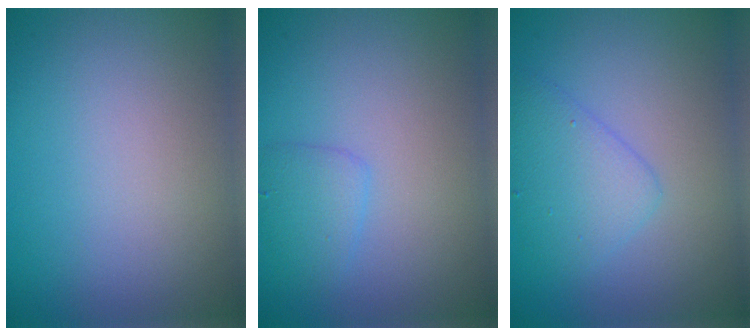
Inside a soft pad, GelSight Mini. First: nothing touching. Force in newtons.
{"total": 1.7, "press": 1.7, "slide": 0.1}
{"total": 3.0, "press": 3.0, "slide": 0.2}